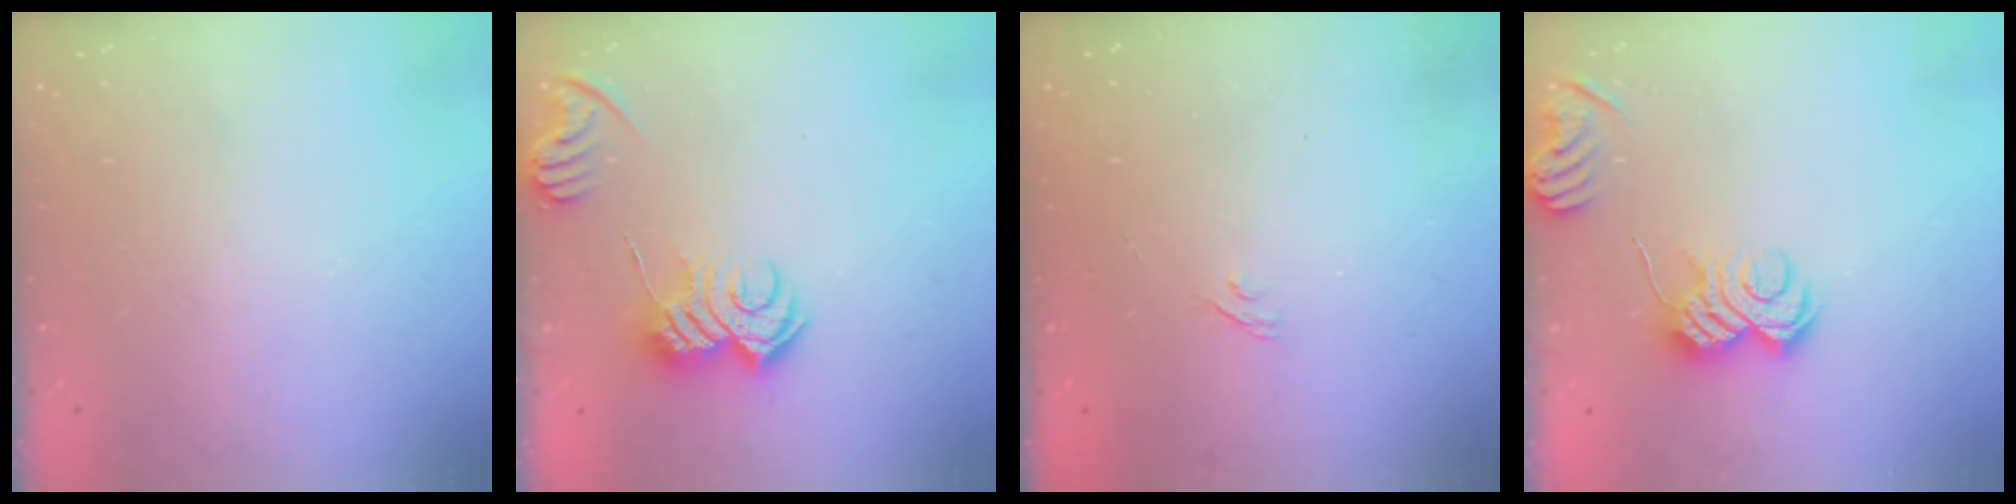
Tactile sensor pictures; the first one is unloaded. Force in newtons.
{"total": 9.8, "press": 9.8, "slide": 0.2}
{"total": 2.2, "press": 1.9, "slide": 1.1}
{"total": 10.3, "press": 10.3, "slide": 0.7}